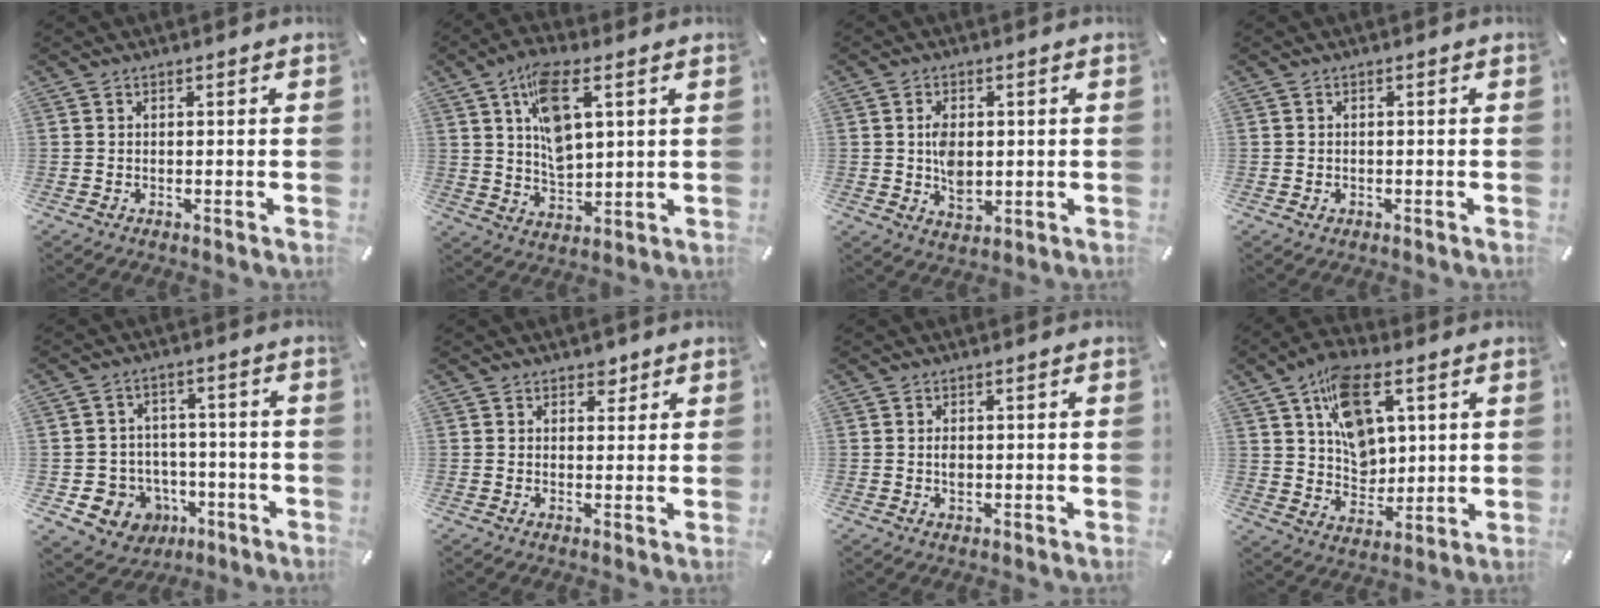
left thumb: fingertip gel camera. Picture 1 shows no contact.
{"total": 11.4, "force": [4.5, 5.8, 8.7], "torque": [-0.159, -0.004, 0.080]}
{"total": 7.0, "force": [0.3, 4.8, 5.1], "torque": [-0.087, -0.002, 0.003]}
{"total": 1.1, "force": [-0.3, 1.0, 0.5], "torque": [-0.009, 0.004, -0.007]}
{"total": 9.7, "force": [-3.0, 9.0, 2.0], "torque": [-0.038, 0.027, -0.042]}
{"total": 3.2, "force": [1.7, 2.4, 1.1], "torque": [0.006, -0.007, 0.024]}
{"total": 2.1, "force": [-0.1, 1.3, 1.6], "torque": [-0.033, 0.001, -0.003]}
{"total": 14.0, "force": [6.0, 9.6, 8.2], "torque": [-0.141, -0.014, 0.115]}